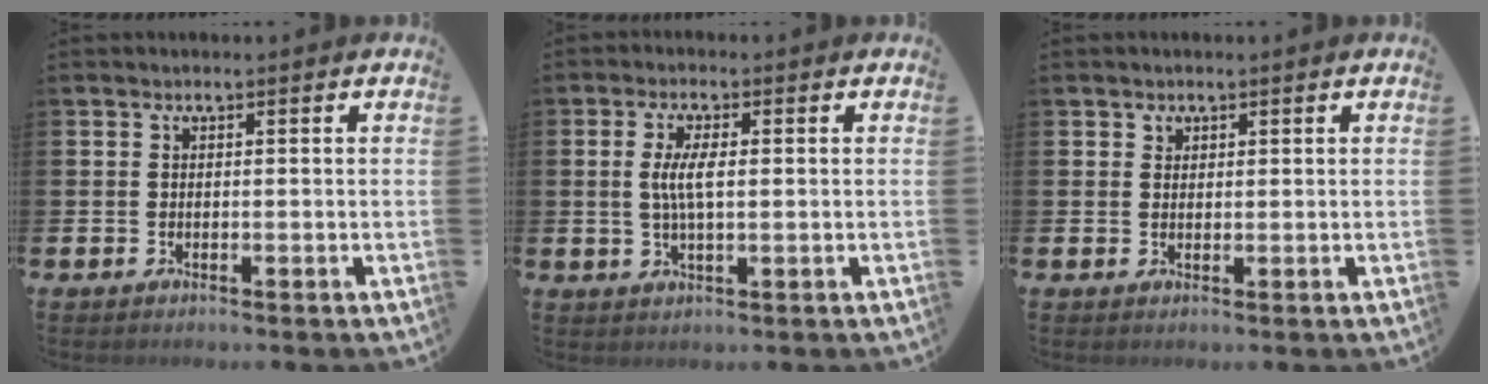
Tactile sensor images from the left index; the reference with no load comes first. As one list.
[{"total": 4.1, "force": [0.6, 1.4, 3.8], "torque": [-0.076, 0.006, 0.007]}, {"total": 1.2, "force": [1.0, 0.8, 0.0], "torque": [0.016, -0.002, 0.015]}]